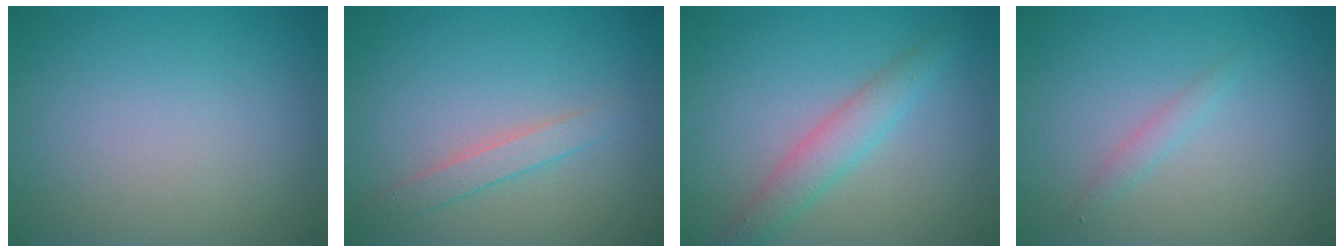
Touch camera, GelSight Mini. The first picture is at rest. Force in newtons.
{"total": 1.8, "press": 1.8, "slide": 0.1}
{"total": 2.9, "press": 2.9, "slide": 0.1}
{"total": 1.0, "press": 1.0, "slide": 0.1}